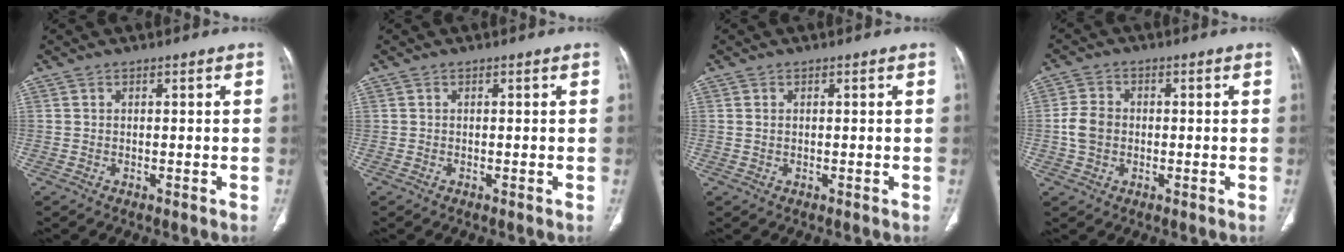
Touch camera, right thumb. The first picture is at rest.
{"total": 0.0}
{"total": 0.7, "force": [0.2, 0.5, 0.5], "torque": [-0.011, 0.002, 0.005]}
{"total": 5.1, "force": [-0.5, 4.1, 3.0], "torque": [-0.055, 0.010, -0.013]}